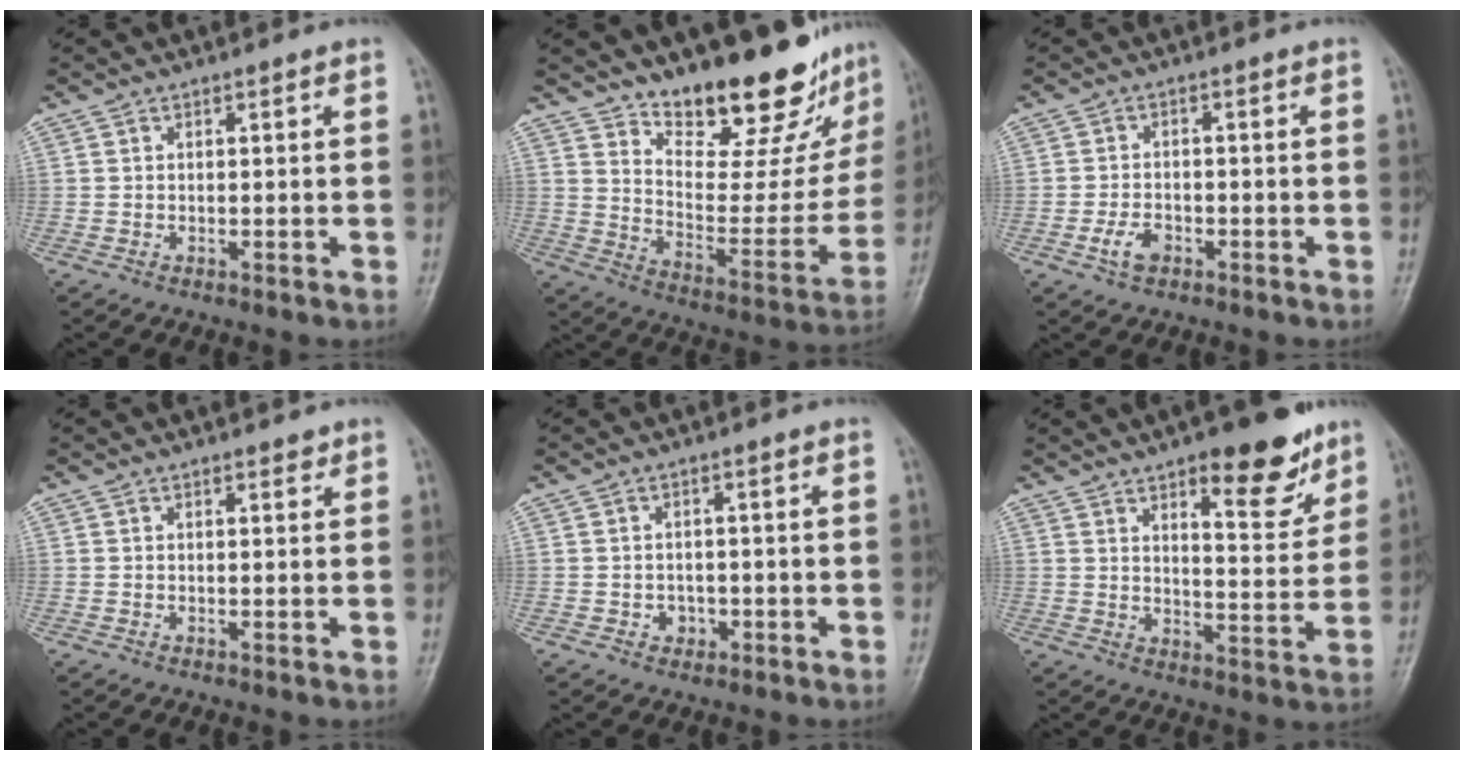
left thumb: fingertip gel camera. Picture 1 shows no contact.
{"total": 21.9, "force": [17.6, 7.4, 10.7], "torque": [-0.106, -0.124, 0.256]}
{"total": 3.8, "force": [-1.9, 2.3, 2.3], "torque": [-0.042, 0.011, -0.035]}
{"total": 1.2, "force": [0.9, 0.6, 0.6], "torque": [0.000, -0.005, 0.010]}
{"total": 2.3, "force": [-0.7, 2.0, 0.9], "torque": [0.001, 0.005, -0.007]}
{"total": 14.1, "force": [8.8, 5.0, 9.8], "torque": [-0.094, -0.052, 0.124]}